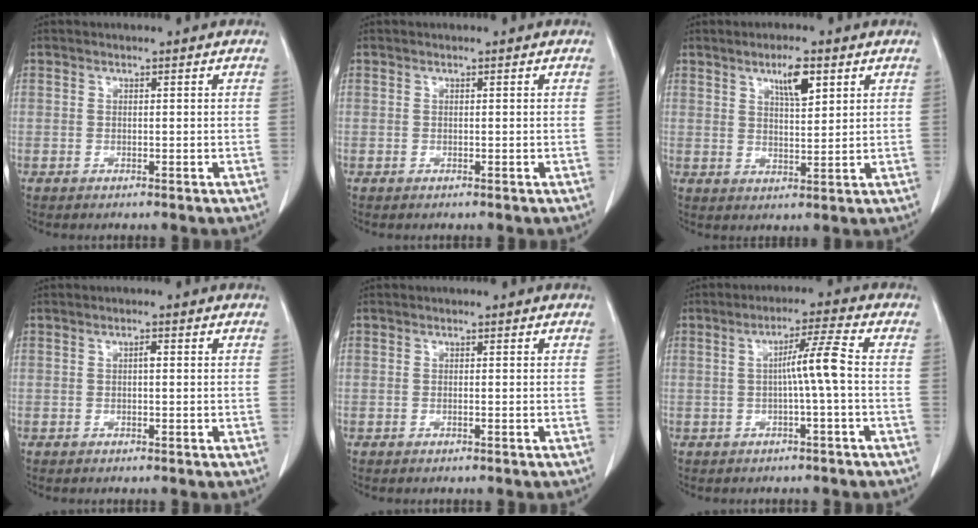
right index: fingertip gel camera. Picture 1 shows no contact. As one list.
[{"total": 0.0}, {"total": 5.4, "force": [2.9, 1.3, 4.4], "torque": [-0.078, -0.001, 0.050]}, {"total": 1.0, "force": [0.1, 0.3, 0.9], "torque": [-0.016, 0.003, 0.001]}, {"total": 0.0}, {"total": 5.3, "force": [-0.4, -0.8, 5.2], "torque": [-0.089, 0.012, -0.006]}]